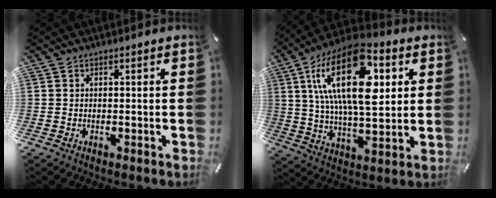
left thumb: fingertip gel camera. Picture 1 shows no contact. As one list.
[{"total": 24.1, "force": [7.6, 11.8, 19.6], "torque": [-0.374, -0.009, 0.114]}]